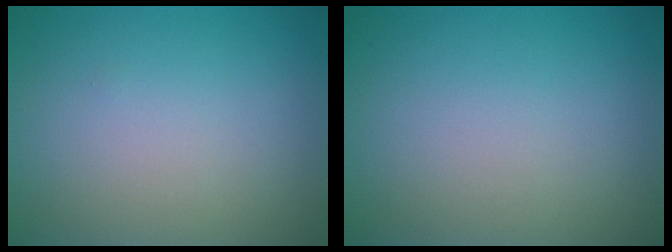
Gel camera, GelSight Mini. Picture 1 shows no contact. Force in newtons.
{"total": 0.0}